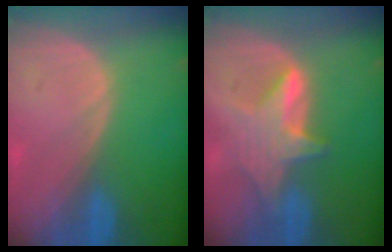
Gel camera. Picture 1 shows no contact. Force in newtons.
{"total": 5.9, "press": 5.9, "slide": 0.5}